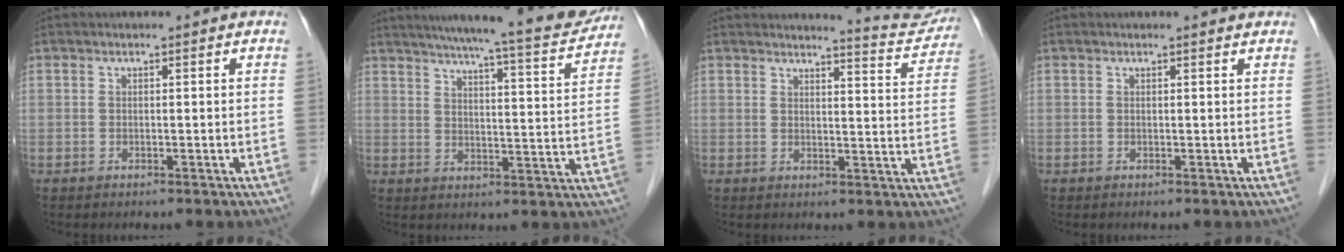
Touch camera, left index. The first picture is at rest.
{"total": 19.3, "force": [17.2, 1.3, 8.6], "torque": [-0.127, -0.025, 0.218]}
{"total": 7.7, "force": [7.7, 0.1, 0.4], "torque": [-0.007, -0.035, 0.077]}
{"total": 1.0, "force": [1.0, 0.0, 0.1], "torque": [-0.013, -0.003, 0.007]}